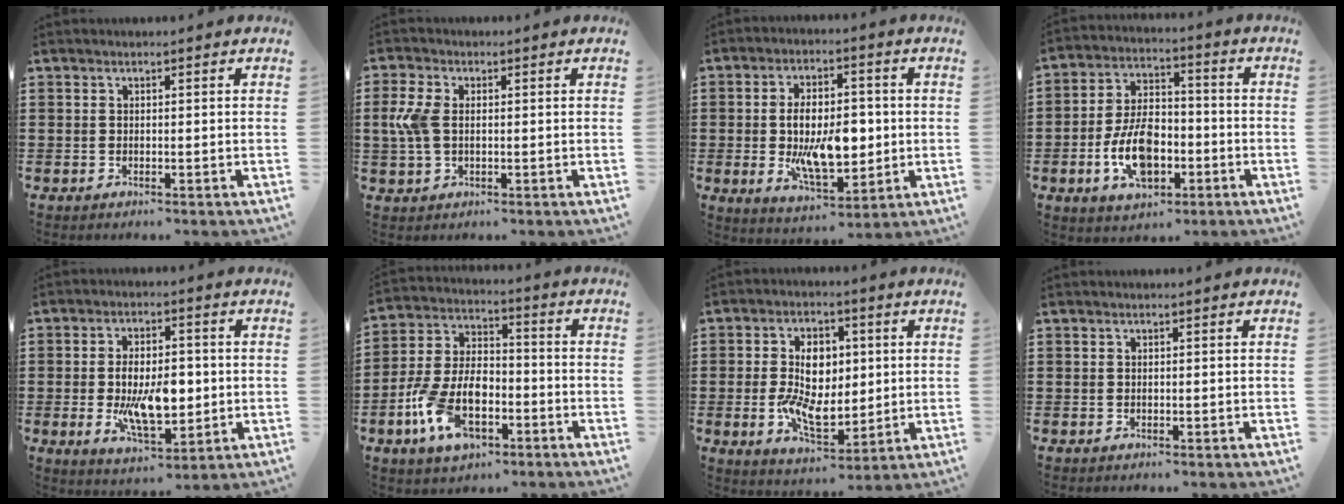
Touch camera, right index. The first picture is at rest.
{"total": 5.4, "force": [0.2, 3.2, 4.4], "torque": [-0.124, -0.002, -0.008]}
{"total": 10.7, "force": [-0.6, 5.3, 9.2], "torque": [-0.157, -0.006, -0.017]}
{"total": 9.9, "force": [-3.1, 5.7, 7.5], "torque": [-0.157, 0.002, -0.060]}
{"total": 9.6, "force": [-0.9, 4.7, 8.3], "torque": [-0.146, -0.006, -0.022]}
{"total": 10.5, "force": [-4.2, 6.2, 7.4], "torque": [-0.179, 0.006, -0.078]}
{"total": 9.2, "force": [0.3, 5.7, 7.3], "torque": [-0.143, 0.005, 0.001]}
{"total": 0.0}